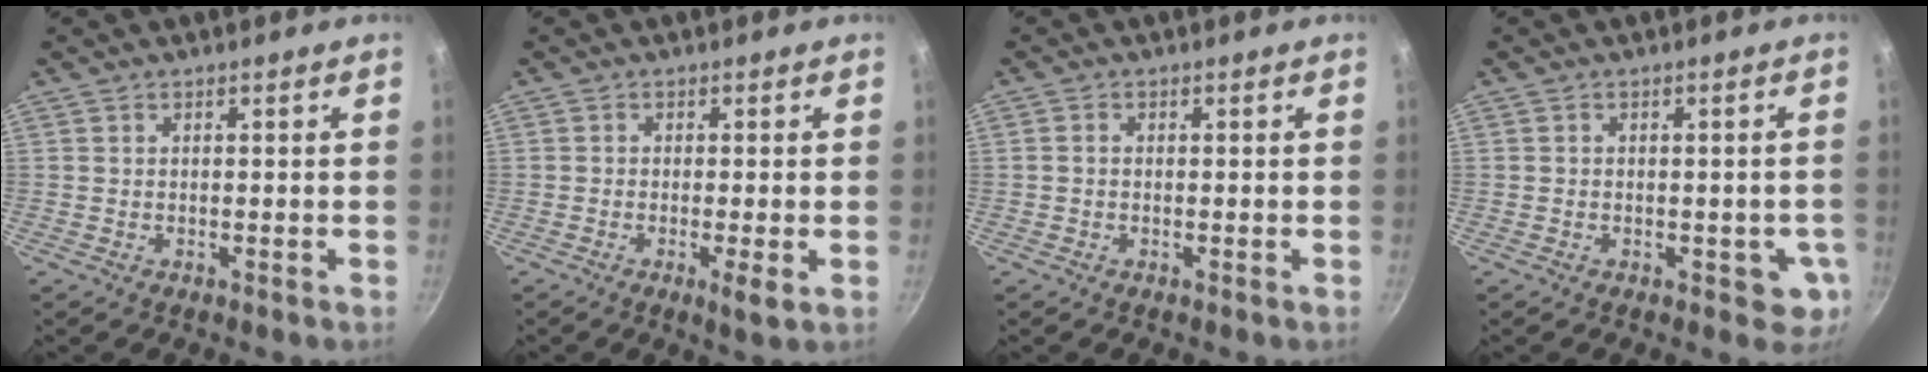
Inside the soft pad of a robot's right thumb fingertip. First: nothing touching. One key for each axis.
{"total": 3.1, "fx": -0.9, "fy": 0.4, "fz": 3.0, "tx": -0.057, "ty": -0.005, "tz": -0.016}
{"total": 0.8, "fx": -0.1, "fy": 0.7, "fz": 0.4, "tx": -0.008, "ty": 0.004, "tz": -0.003}
{"total": 4.8, "fx": -1.2, "fy": 3.0, "fz": 3.5, "tx": -0.017, "ty": -0.003, "tz": -0.015}